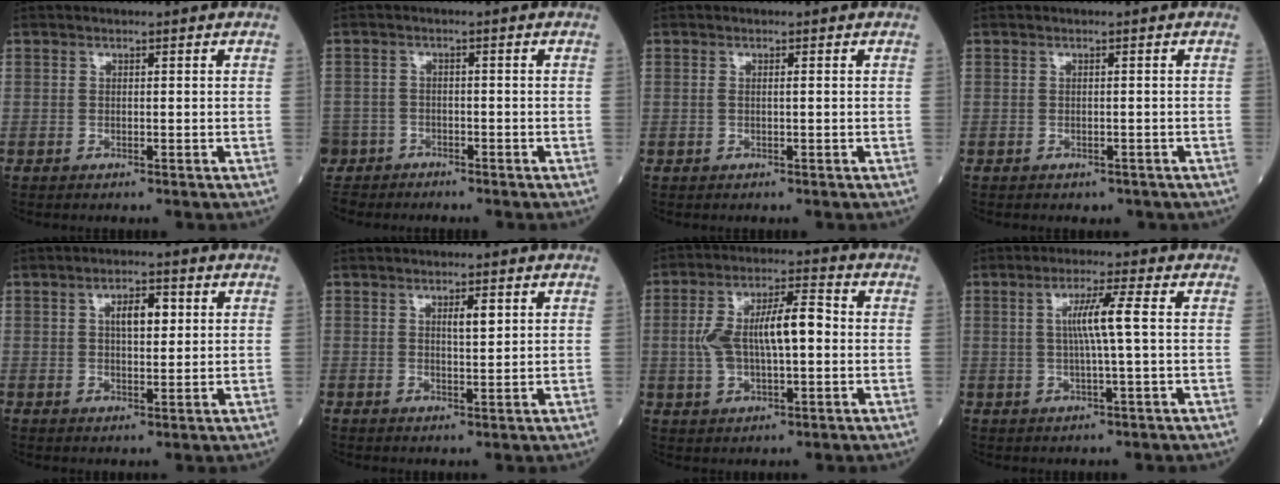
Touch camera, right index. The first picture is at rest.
{"total": 7.0, "force": [-5.5, 4.3, 0.1], "torque": [-0.018, -0.005, -0.106]}
{"total": 0.8, "force": [0.1, 0.1, 0.8], "torque": [-0.021, 0.000, 0.001]}
{"total": 2.3, "force": [-1.7, 1.4, 0.6], "torque": [-0.010, 0.001, -0.015]}
{"total": 4.5, "force": [1.3, 1.7, 4.0], "torque": [-0.065, 0.007, 0.019]}
{"total": 2.4, "force": [1.0, 0.4, 2.1], "torque": [-0.036, -0.002, 0.015]}
{"total": 10.9, "force": [0.2, 3.6, 10.3], "torque": [-0.203, 0.026, 0.005]}
{"total": 5.4, "force": [0.6, -0.7, 5.3], "torque": [-0.099, 0.003, 0.014]}